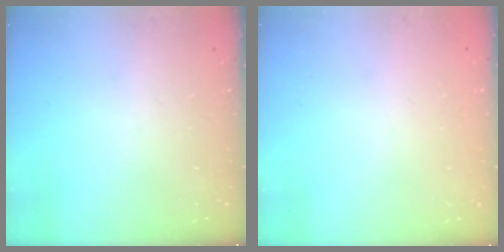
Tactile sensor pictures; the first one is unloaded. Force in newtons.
{"total": 0.0}